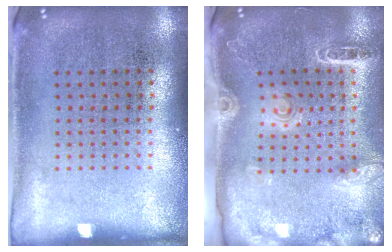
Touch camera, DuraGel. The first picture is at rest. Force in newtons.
{"total": 1.9, "press": 1.9, "slide": 0.3}